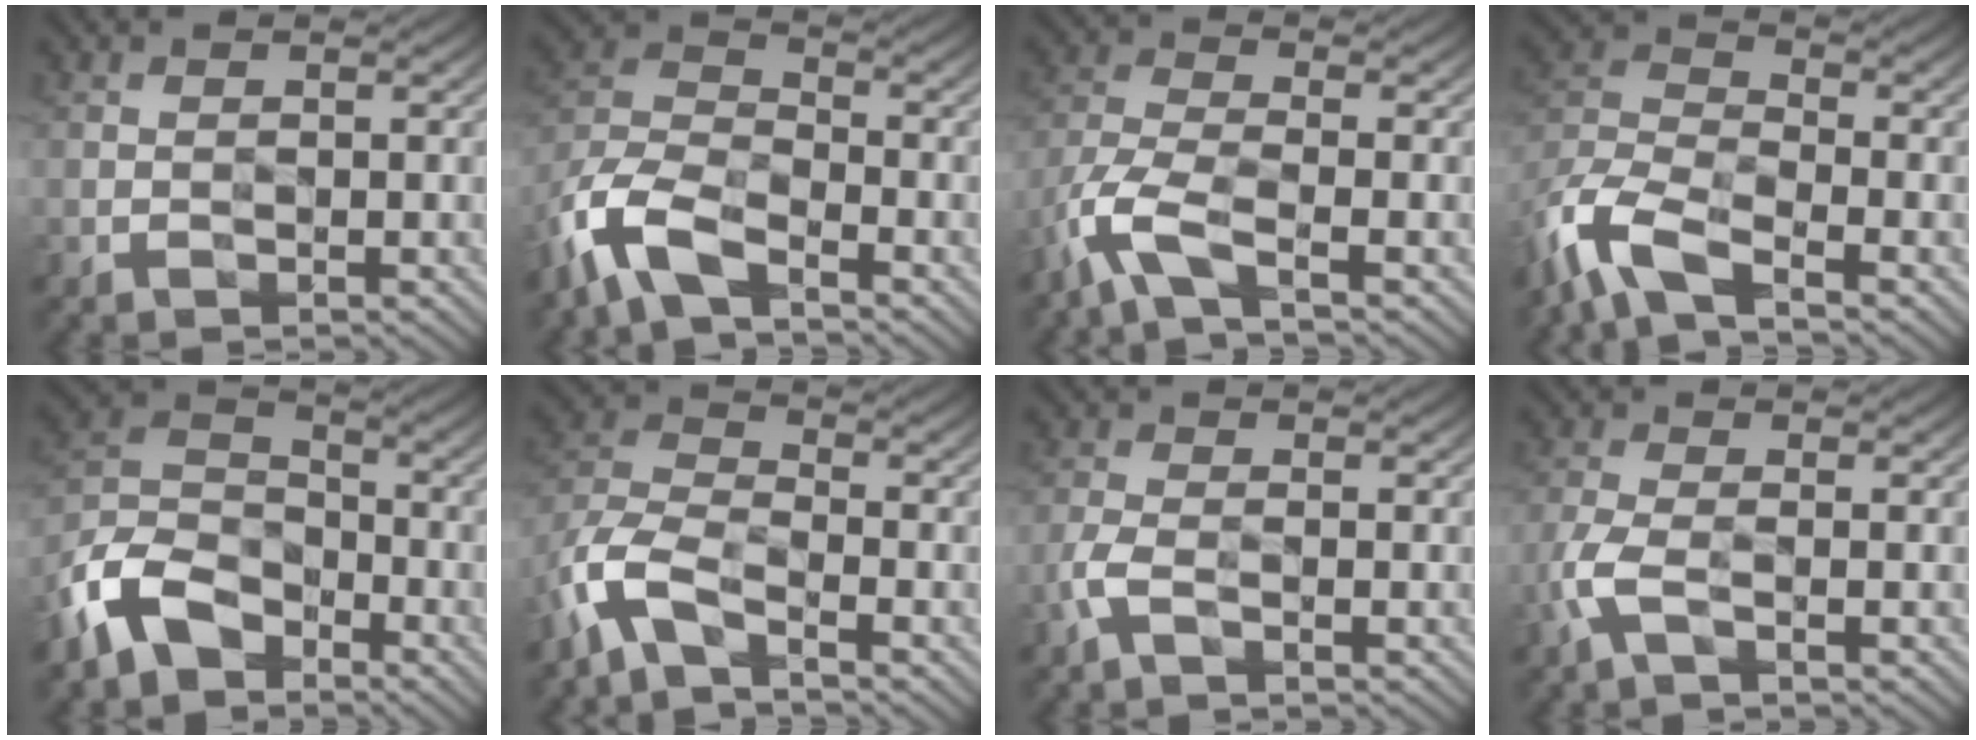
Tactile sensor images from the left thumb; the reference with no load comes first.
{"total": 9.6, "force": [-6.5, 3.7, 6.1], "torque": [-0.143, -0.007, -0.152]}
{"total": 6.5, "force": [-4.1, 1.7, 4.8], "torque": [-0.119, -0.003, -0.103]}
{"total": 9.2, "force": [-6.3, 3.0, 6.0], "torque": [-0.140, -0.006, -0.145]}
{"total": 9.7, "force": [-6.4, 5.5, 4.7], "torque": [-0.112, -0.003, -0.152]}
{"total": 7.7, "force": [-5.1, 2.7, 5.1], "torque": [-0.124, 0.003, -0.123]}
{"total": 2.5, "force": [-1.4, 0.8, 1.9], "torque": [-0.059, 0.001, -0.034]}
{"total": 3.4, "force": [-1.7, 1.0, 2.8], "torque": [-0.079, 0.002, -0.042]}